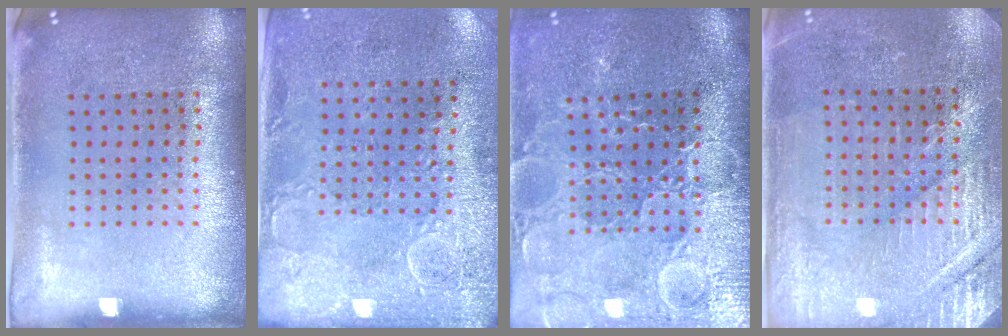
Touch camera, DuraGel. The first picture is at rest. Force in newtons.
{"total": 2.9, "press": 2.3, "slide": 1.8}
{"total": 3.9, "press": 3.7, "slide": 1.2}
{"total": 3.1, "press": 3.0, "slide": 0.4}